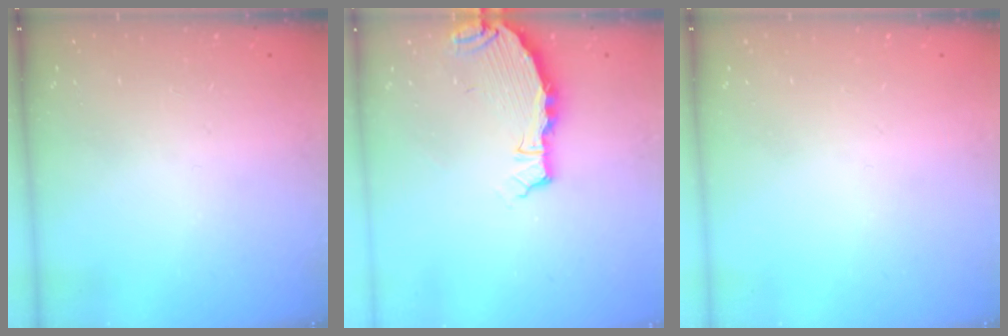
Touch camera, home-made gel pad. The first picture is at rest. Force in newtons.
{"total": 4.5, "press": 4.4, "slide": 0.4}
{"total": 0.0}